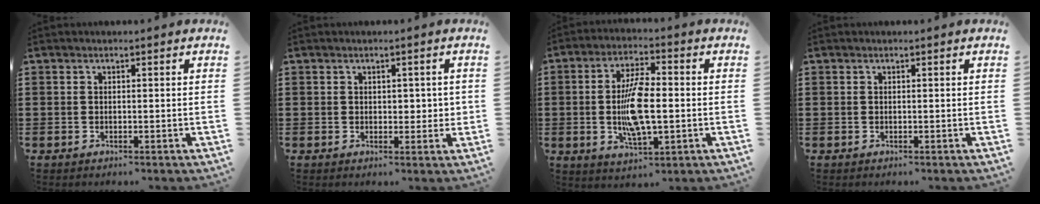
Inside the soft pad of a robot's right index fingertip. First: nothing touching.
{"total": 2.2, "force": [0.6, 1.6, 1.4], "torque": [-0.012, 0.002, 0.006]}
{"total": 9.9, "force": [-0.6, 3.5, 9.2], "torque": [-0.190, -0.004, -0.014]}
{"total": 0.0}